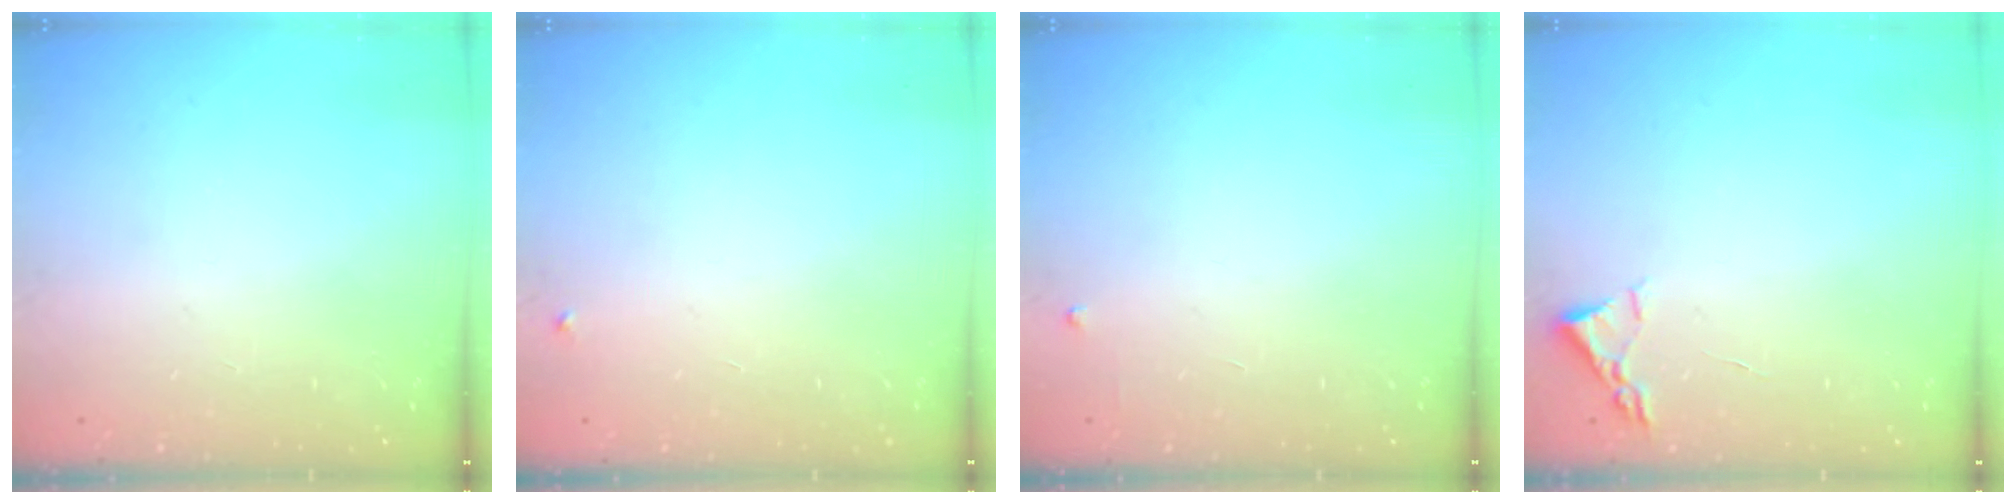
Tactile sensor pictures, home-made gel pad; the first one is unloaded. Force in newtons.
{"total": 2.7, "press": 2.7, "slide": 0.2}
{"total": 2.6, "press": 2.6, "slide": 0.4}
{"total": 2.4, "press": 2.3, "slide": 0.3}